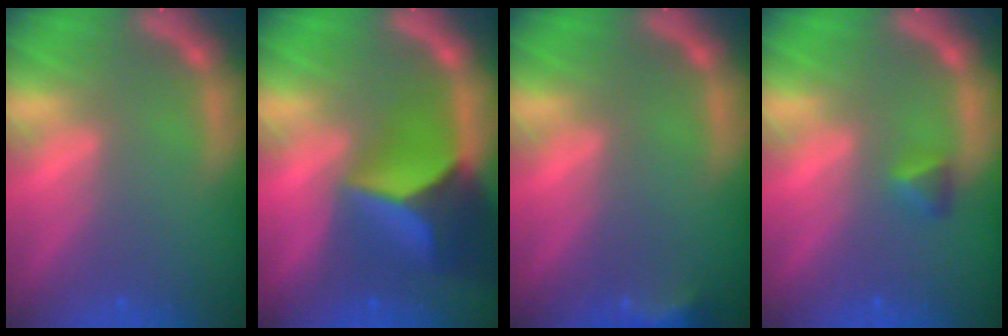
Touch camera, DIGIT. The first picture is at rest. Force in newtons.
{"total": 10.0}
{"total": 3.0}
{"total": 1.4}